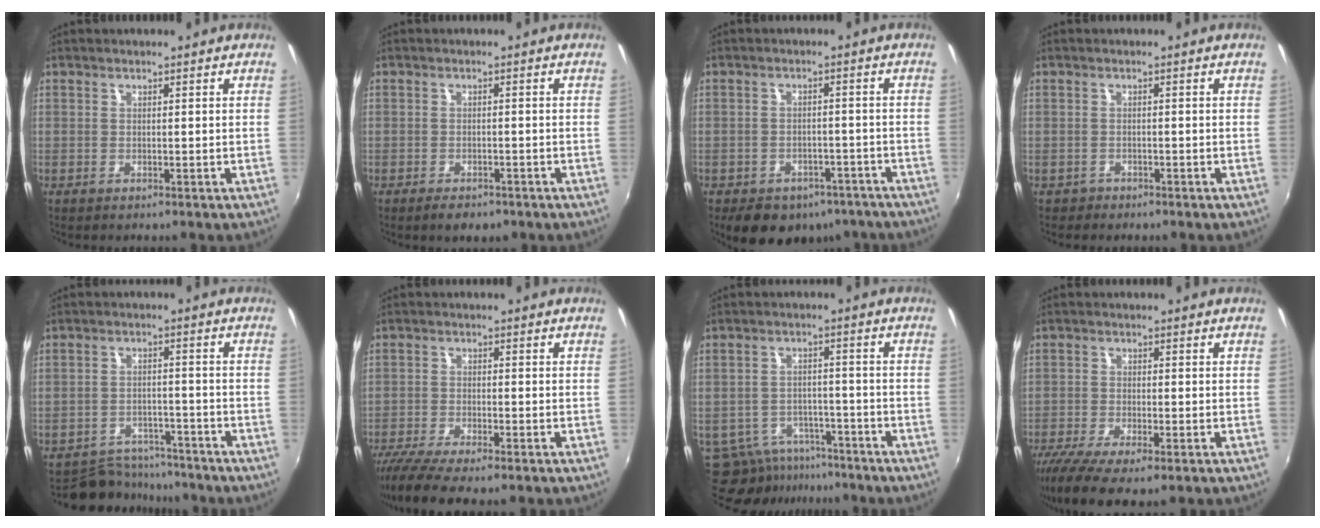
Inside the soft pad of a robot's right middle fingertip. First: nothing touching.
{"total": 3.6, "force": [-2.6, 1.6, 1.8], "torque": [-0.042, -0.010, -0.040]}
{"total": 13.1, "force": [-9.3, 7.6, 5.1], "torque": [-0.111, 0.009, -0.108]}
{"total": 1.6, "force": [-1.1, 1.1, 0.1], "torque": [-0.008, -0.001, -0.018]}
{"total": 8.4, "force": [-7.9, 3.0, 0.7], "torque": [-0.031, 0.012, -0.116]}
{"total": 8.1, "force": [-6.8, 0.9, 4.4], "torque": [-0.113, -0.033, -0.122]}
{"total": 11.0, "force": [-9.1, 5.5, 2.8], "torque": [-0.064, 0.005, -0.130]}
{"total": 9.4, "force": [-6.6, 2.3, 6.4], "torque": [-0.150, -0.043, -0.118]}